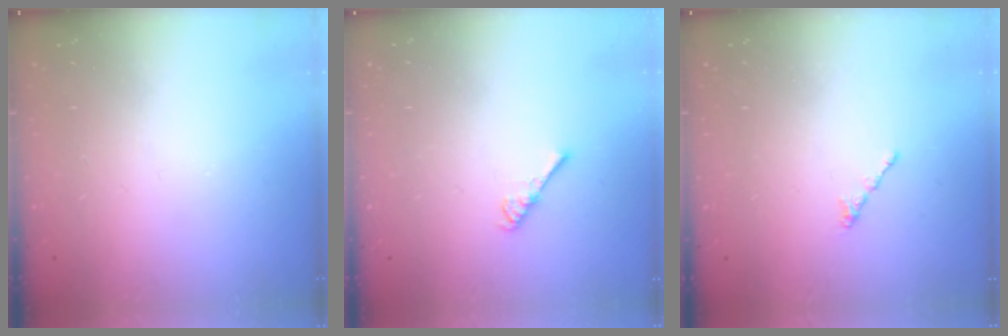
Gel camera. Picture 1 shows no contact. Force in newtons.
{"total": 2.6, "press": 2.6, "slide": 0.5}
{"total": 0.5, "press": 0.4, "slide": 0.3}